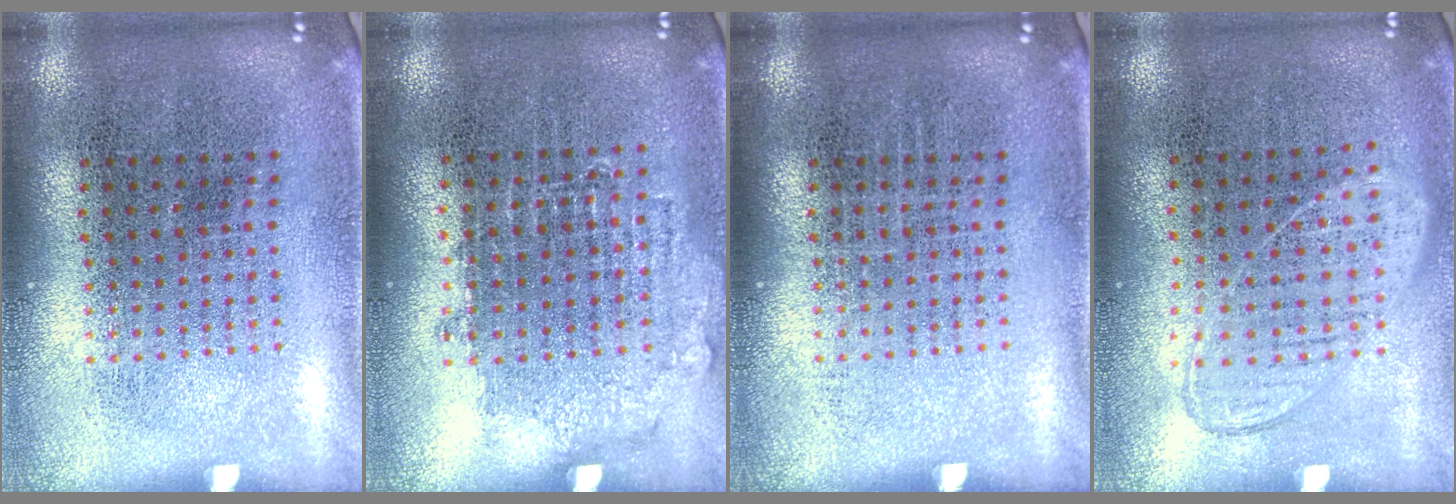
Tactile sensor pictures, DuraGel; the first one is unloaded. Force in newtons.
{"total": 0.8, "press": 0.7, "slide": 0.3}
{"total": 0.0}
{"total": 0.9, "press": 0.8, "slide": 0.4}